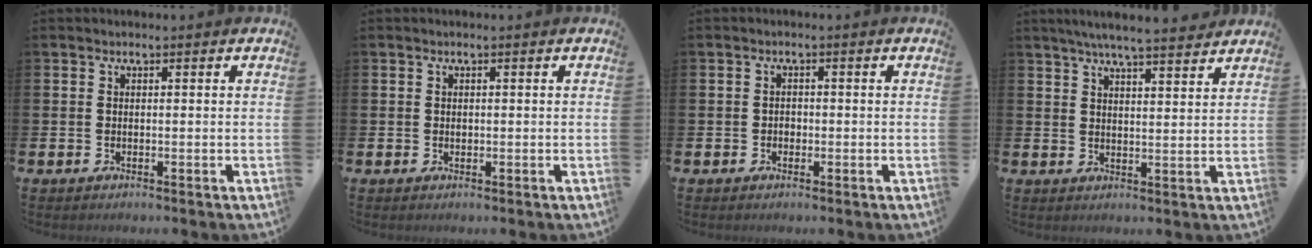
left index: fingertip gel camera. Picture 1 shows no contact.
{"total": 0.5, "force": [0.1, 0.4, 0.2], "torque": [-0.002, 0.004, 0.001]}
{"total": 1.0, "force": [-0.3, 0.9, 0.3], "torque": [-0.004, 0.004, -0.008]}
{"total": 5.8, "force": [5.5, -0.1, 1.8], "torque": [-0.045, -0.023, 0.098]}